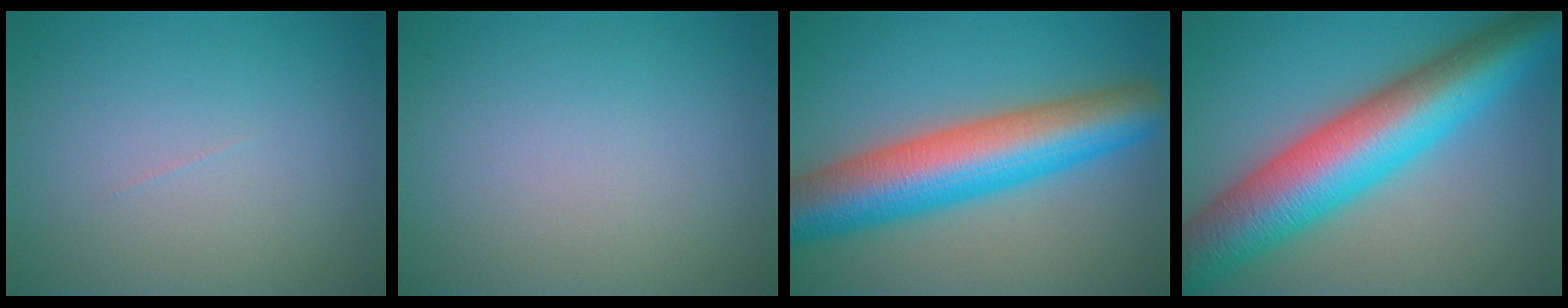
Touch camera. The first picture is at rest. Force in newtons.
{"total": 0.0}
{"total": 10.7, "press": 10.7, "slide": 0.3}
{"total": 12.8, "press": 12.8, "slide": 0.2}